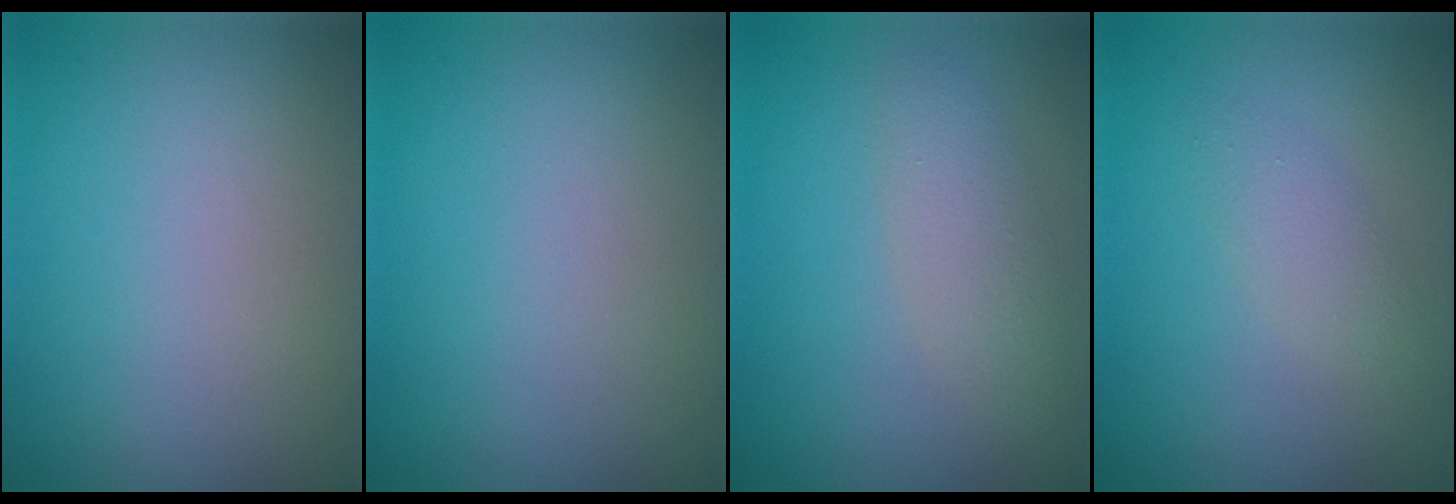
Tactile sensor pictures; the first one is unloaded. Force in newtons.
{"total": 0.0}
{"total": 2.4, "press": 2.4, "slide": 0.1}
{"total": 1.6, "press": 1.6, "slide": 0.1}